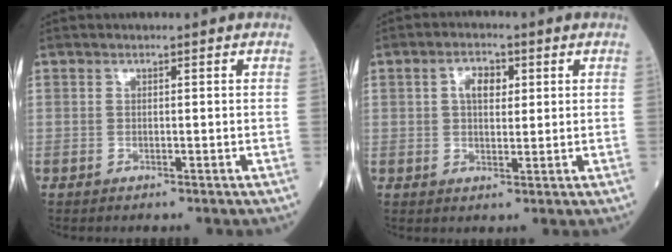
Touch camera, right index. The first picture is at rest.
{"total": 4.0, "force": [1.2, 2.2, 3.2], "torque": [-0.057, 0.009, 0.021]}